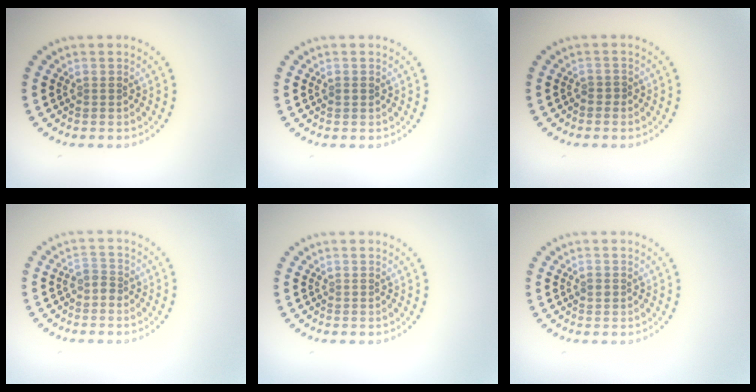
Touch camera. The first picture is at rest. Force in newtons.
{"total": 0.7, "press": 0.7, "slide": 0.2}
{"total": 0.6, "press": 0.4, "slide": 0.5}
{"total": 1.3, "press": 1.0, "slide": 0.9}
{"total": 0.0}
{"total": 1.1, "press": 1.1, "slide": 0.2}